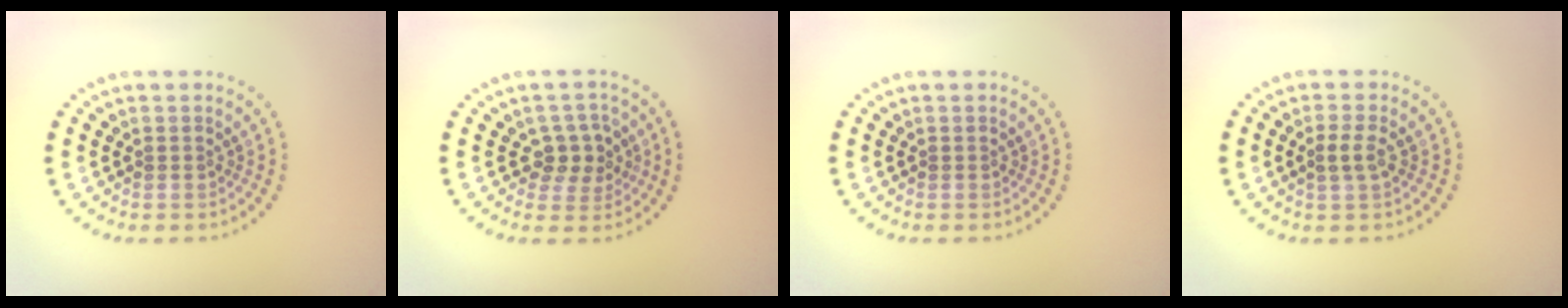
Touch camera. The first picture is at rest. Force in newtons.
{"total": 2.8, "press": 2.6, "slide": 1.1}
{"total": 0.0}
{"total": 1.8, "press": 1.7, "slide": 0.5}